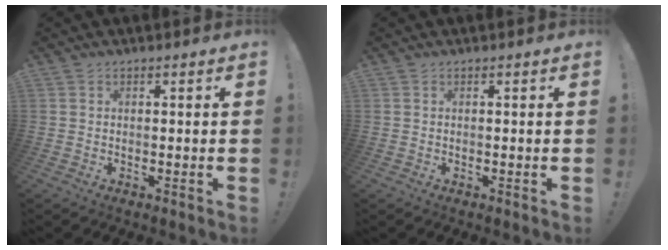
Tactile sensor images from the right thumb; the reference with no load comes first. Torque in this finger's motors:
{"motor_torque": [-0.10, 0.04, -0.12, 0.14, 0.00]}